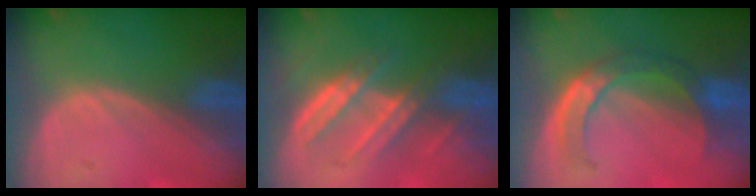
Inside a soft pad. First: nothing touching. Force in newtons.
{"total": 6.5, "press": 6.4, "slide": 1.1}
{"total": 7.8, "press": 6.7, "slide": 4.0}